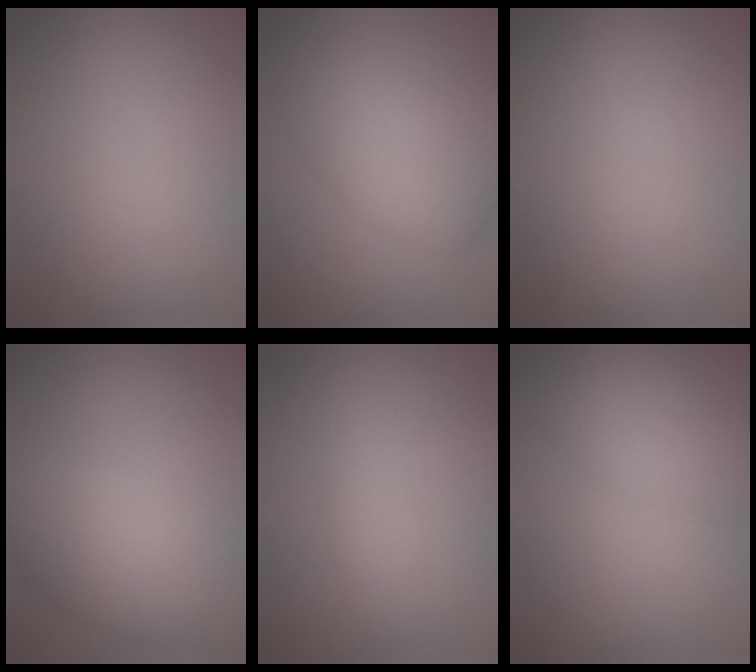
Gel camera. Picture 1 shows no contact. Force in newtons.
{"total": 4.6, "press": 4.6, "slide": 0.1}
{"total": 0.0}
{"total": 6.5, "press": 6.5, "slide": 0.2}
{"total": 1.5, "press": 1.5, "slide": 0.1}
{"total": 4.0, "press": 4.0, "slide": 0.2}